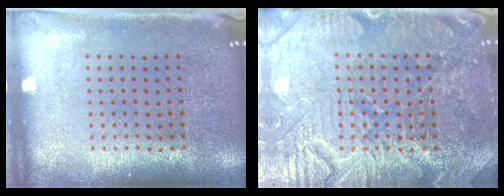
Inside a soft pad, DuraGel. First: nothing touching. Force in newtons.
{"total": 4.5, "press": 4.5, "slide": 0.6}